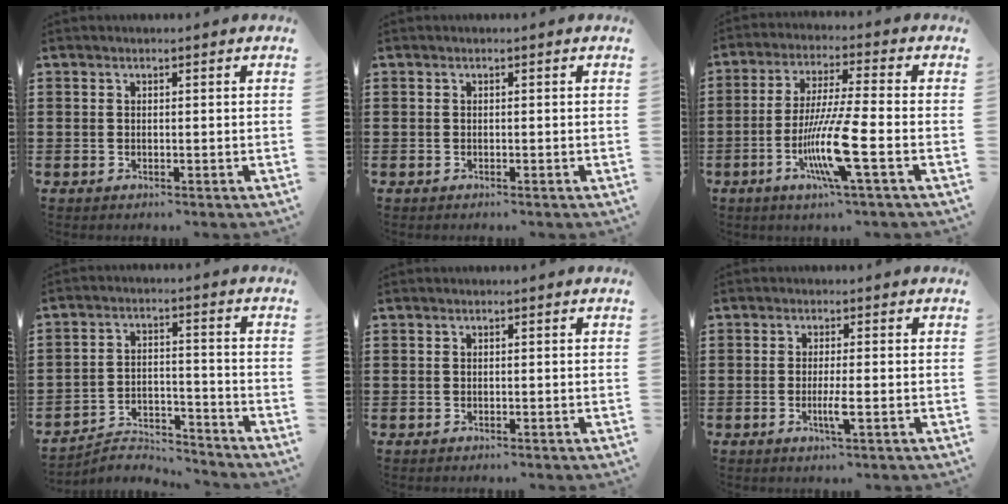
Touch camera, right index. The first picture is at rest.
{"total": 0.0}
{"total": 11.1, "force": [-4.0, 0.5, 10.4], "torque": [-0.210, -0.018, -0.079]}
{"total": 5.1, "force": [-4.9, 0.9, 0.7], "torque": [-0.013, 0.011, -0.099]}
{"total": 0.0}
{"total": 3.2, "force": [-1.1, 0.1, 3.0], "torque": [-0.059, -0.009, -0.022]}